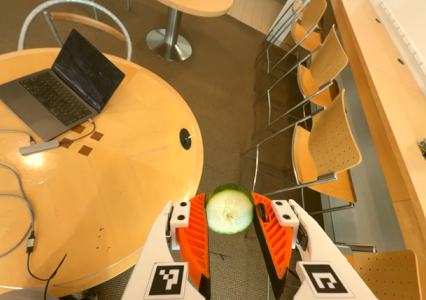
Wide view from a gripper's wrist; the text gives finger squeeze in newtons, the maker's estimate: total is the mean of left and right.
{"total": 9.2, "left": 9.3, "right": 9.2}